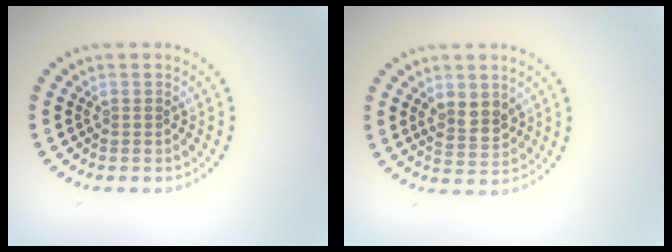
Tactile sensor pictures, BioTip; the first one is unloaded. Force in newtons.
{"total": 2.6, "press": 2.5, "slide": 0.7}